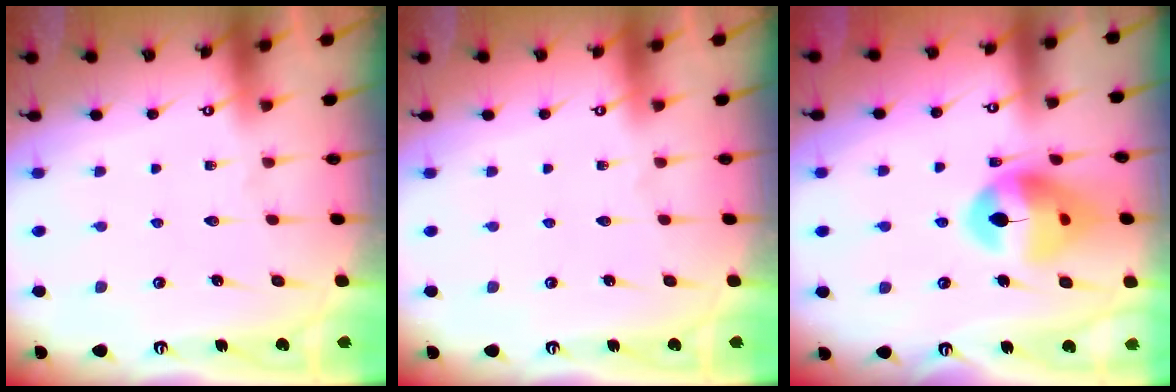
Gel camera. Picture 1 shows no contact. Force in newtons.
{"total": 0.0}
{"total": 14.4, "press": 14.3, "slide": 1.8}